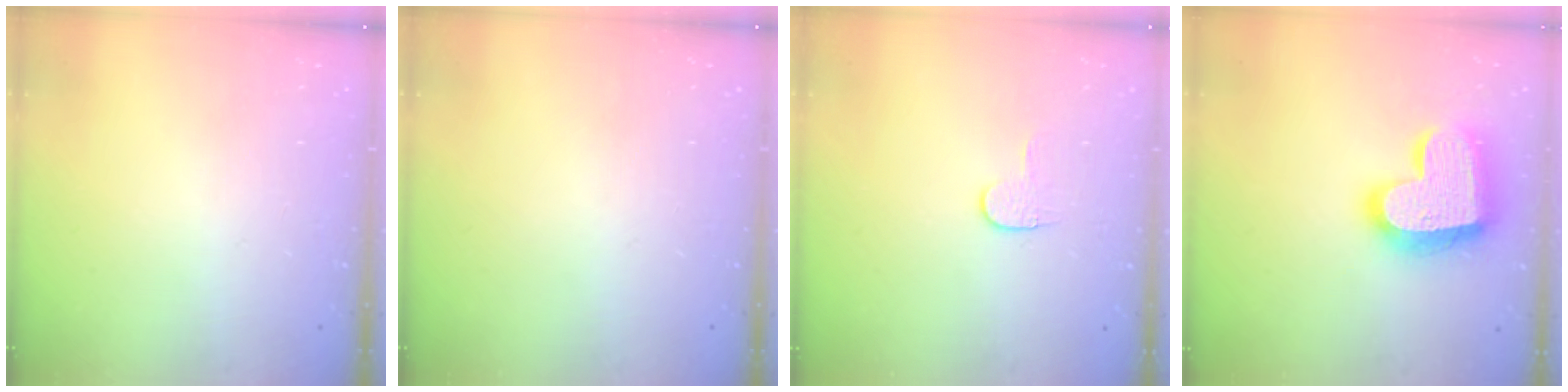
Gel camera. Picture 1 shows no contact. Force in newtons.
{"total": 0.0}
{"total": 3.8, "press": 3.8, "slide": 0.4}
{"total": 21.7, "press": 21.6, "slide": 1.5}